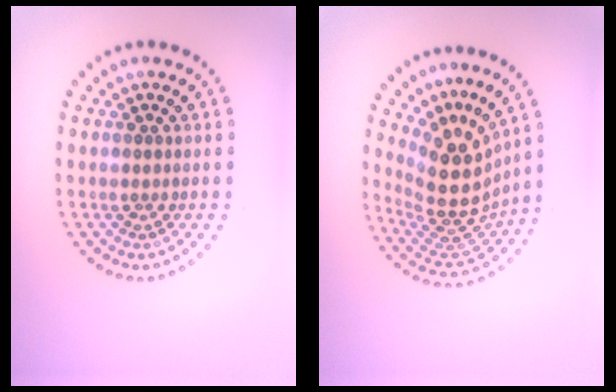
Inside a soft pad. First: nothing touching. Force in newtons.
{"total": 5.2, "press": 3.8, "slide": 3.7}